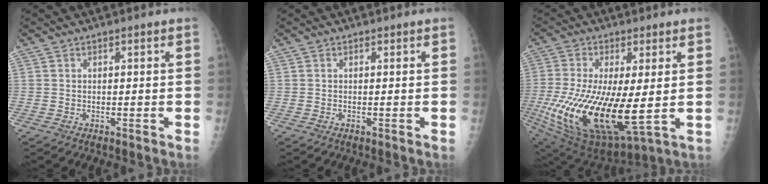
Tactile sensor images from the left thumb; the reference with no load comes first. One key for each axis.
{"total": 0.0}
{"total": 22.6, "fx": -2.6, "fy": 8.5, "fz": 20.8, "tx": -0.438, "ty": -0.047, "tz": -0.023}